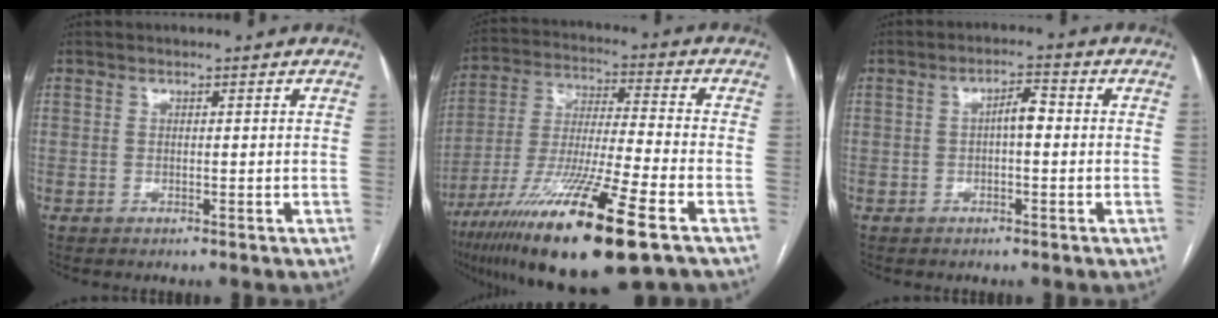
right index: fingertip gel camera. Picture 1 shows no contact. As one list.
[{"total": 20.8, "force": [-11.7, 1.0, 17.2], "torque": [-0.321, -0.052, -0.209]}, {"total": 3.1, "force": [-0.1, 0.9, 2.9], "torque": [-0.046, 0.012, -0.002]}]